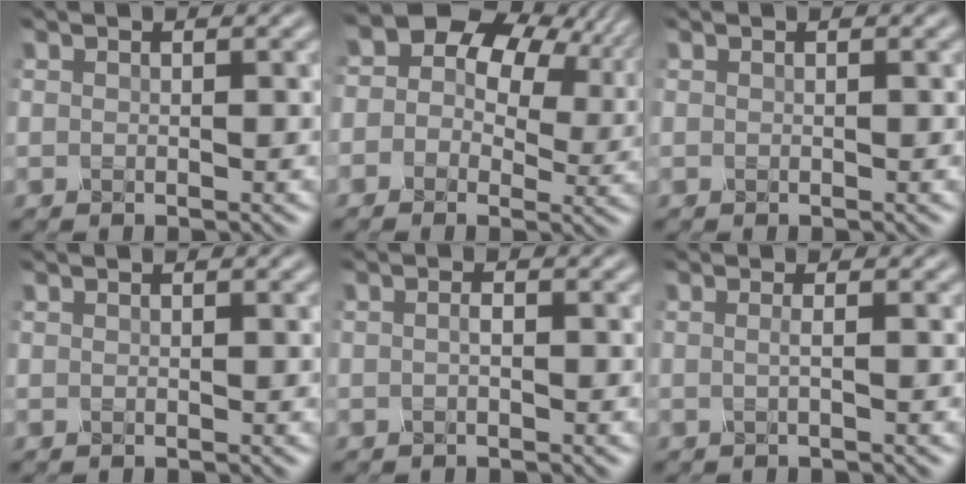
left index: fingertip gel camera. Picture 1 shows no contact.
{"total": 13.4, "force": [5.1, 9.4, 8.1], "torque": [-0.124, 0.048, 0.043]}
{"total": 0.0}
{"total": 0.0}
{"total": 0.8, "force": [-0.5, 0.2, 0.6], "torque": [-0.014, 0.003, -0.013]}
{"total": 1.0, "force": [-0.4, 0.2, 0.8], "torque": [-0.011, 0.001, -0.018]}